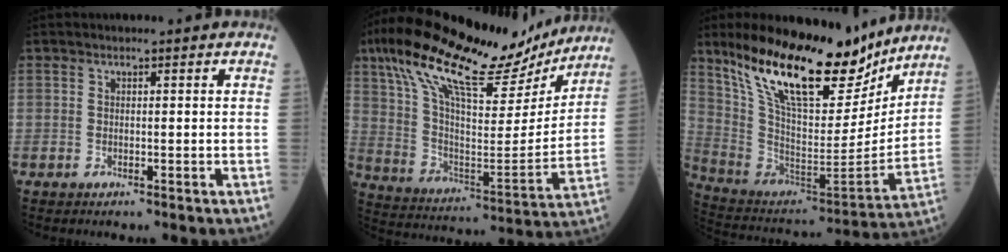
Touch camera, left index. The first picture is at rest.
{"total": 26.3, "force": [19.9, 6.7, 15.8], "torque": [-0.276, 0.025, 0.317]}
{"total": 22.8, "force": [17.2, 6.6, 13.5], "torque": [-0.228, -0.024, 0.299]}